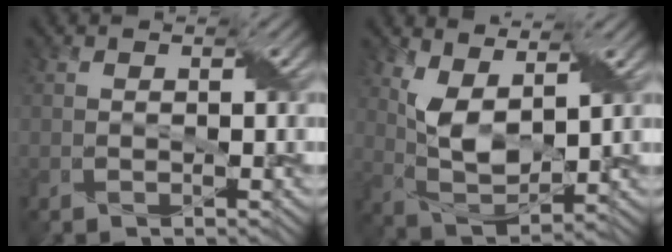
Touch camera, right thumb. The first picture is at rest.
{"total": 7.3, "force": [3.5, 3.4, 5.5], "torque": [-0.124, -0.005, 0.071]}